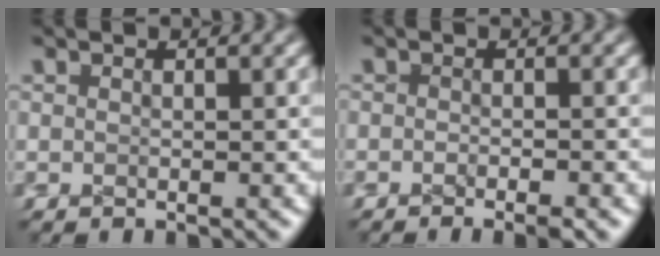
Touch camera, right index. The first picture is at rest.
{"total": 1.7, "force": [-1.4, 0.7, 0.7], "torque": [-0.006, -0.002, -0.027]}